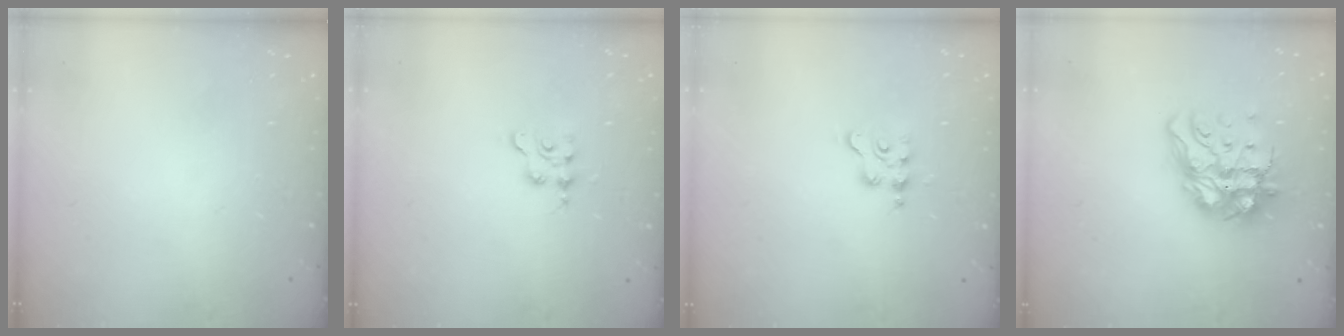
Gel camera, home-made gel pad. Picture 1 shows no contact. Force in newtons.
{"total": 2.3, "press": 2.3, "slide": 0.3}
{"total": 3.8, "press": 3.7, "slide": 0.6}
{"total": 15.5, "press": 15.4, "slide": 1.7}